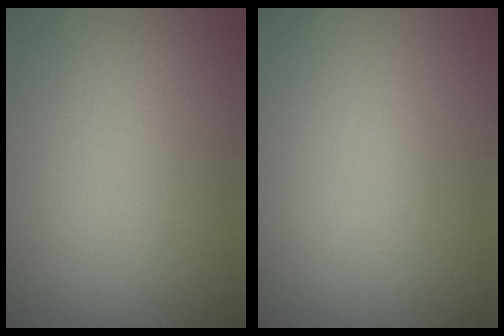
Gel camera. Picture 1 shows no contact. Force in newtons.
{"total": 0.0}